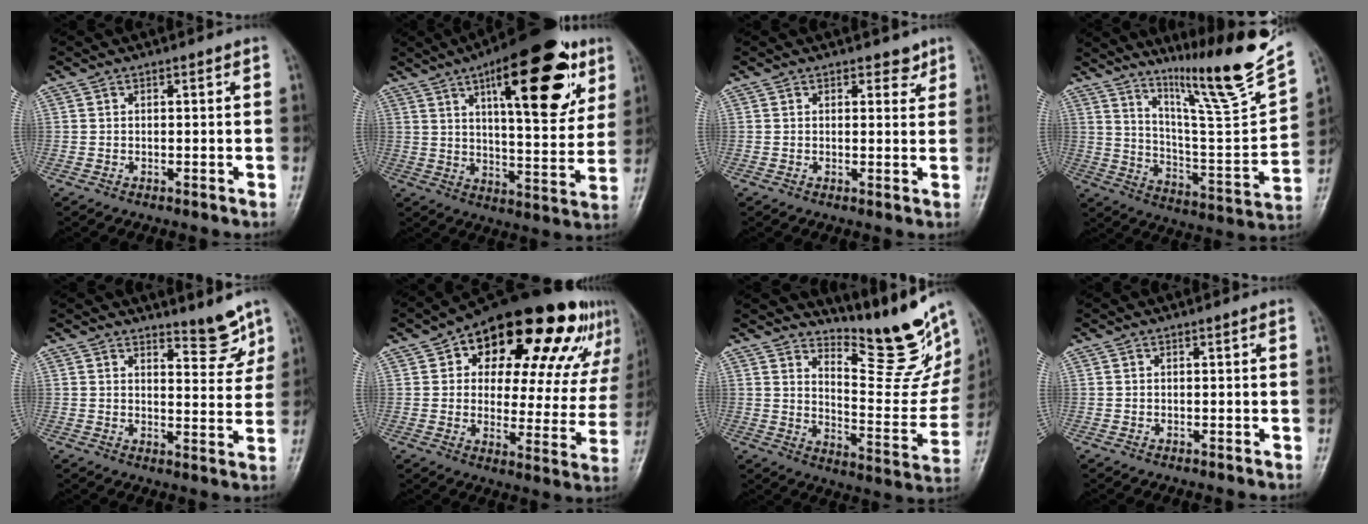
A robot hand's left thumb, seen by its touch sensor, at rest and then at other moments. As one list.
[{"total": 24.1, "force": [11.0, 8.7, 19.7], "torque": [-0.248, -0.025, 0.160]}, {"total": 2.3, "force": [1.6, 1.4, 0.9], "torque": [0.006, -0.009, 0.018]}, {"total": 21.6, "force": [15.5, 1.2, 14.9], "torque": [-0.197, -0.091, 0.259]}, {"total": 5.5, "force": [4.7, 1.5, 2.5], "torque": [-0.017, -0.045, 0.072]}, {"total": 27.6, "force": [13.9, 13.5, 19.7], "torque": [-0.223, 0.007, 0.197]}, {"total": 16.1, "force": [13.4, 3.8, 8.1], "torque": [-0.076, -0.118, 0.198]}, {"total": 0.0}]